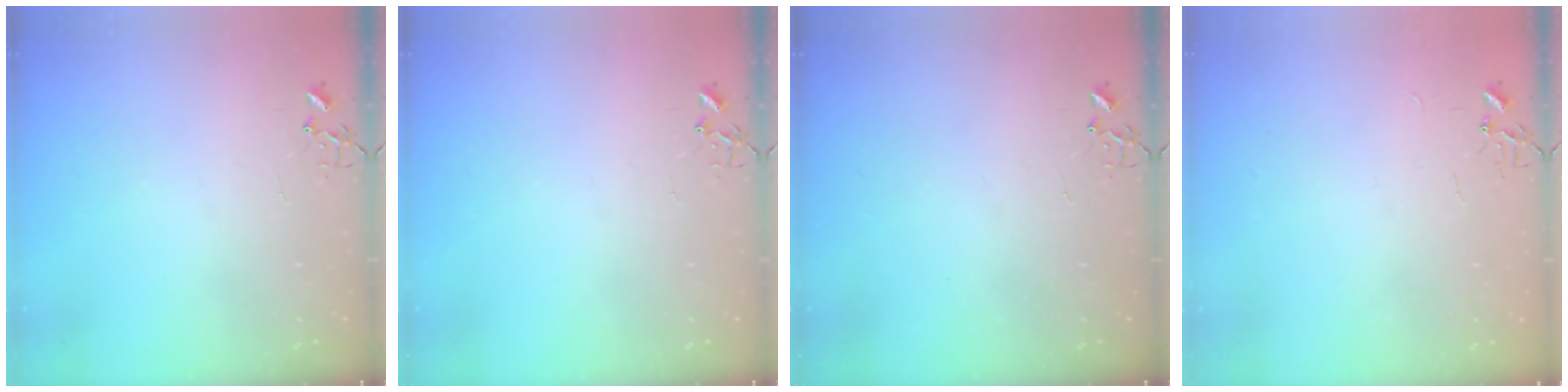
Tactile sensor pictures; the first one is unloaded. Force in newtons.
{"total": 0.0}
{"total": 0.0}
{"total": 1.8, "press": 1.8, "slide": 0.2}